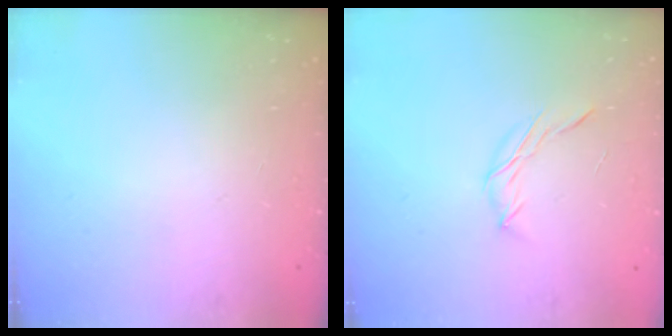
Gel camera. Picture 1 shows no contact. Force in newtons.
{"total": 6.2, "press": 6.1, "slide": 1.2}